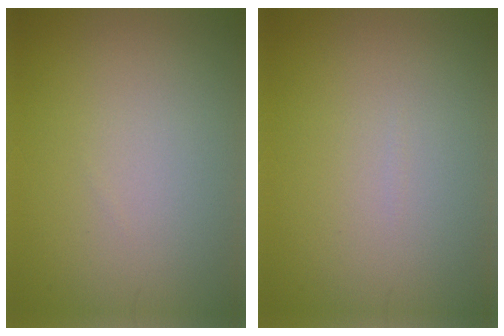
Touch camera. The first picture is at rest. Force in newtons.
{"total": 0.0}